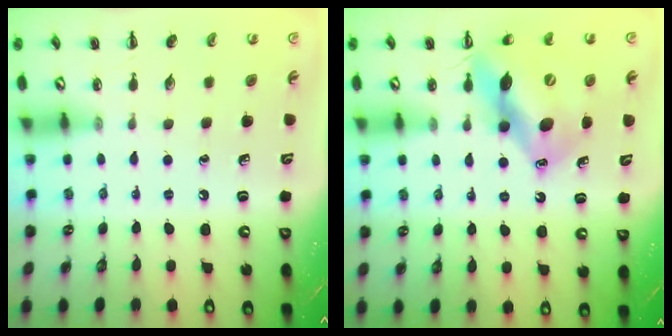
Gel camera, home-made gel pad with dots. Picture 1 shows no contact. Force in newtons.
{"total": 14.9, "press": 14.3, "slide": 4.2}